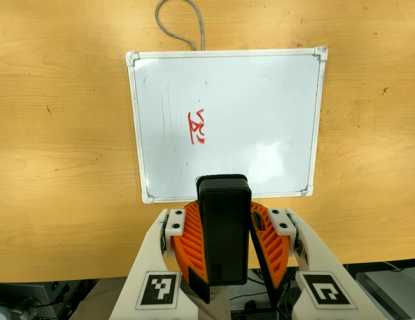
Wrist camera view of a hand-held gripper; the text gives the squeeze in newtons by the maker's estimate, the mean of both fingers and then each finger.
{"total": 9.6, "left": 9.6, "right": 9.5}